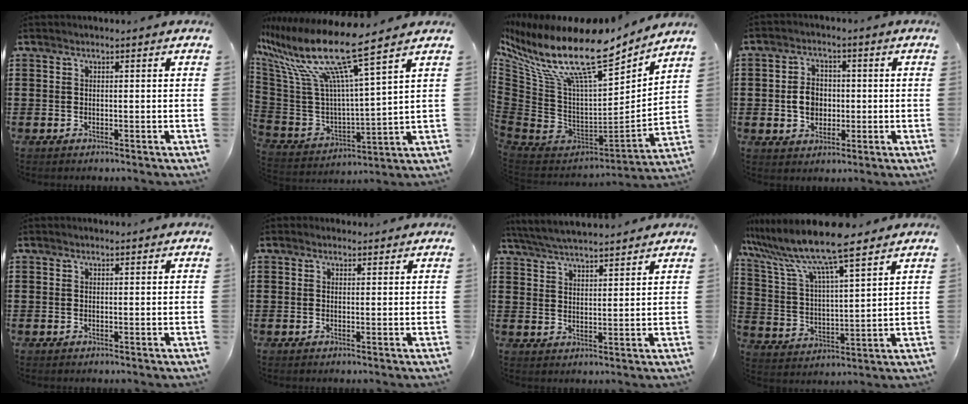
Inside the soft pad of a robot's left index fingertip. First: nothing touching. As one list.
[{"total": 14.3, "force": [10.1, 1.2, 10.1], "torque": [-0.224, -0.070, 0.163]}, {"total": 17.7, "force": [11.4, 5.4, 12.4], "torque": [-0.260, -0.077, 0.185]}, {"total": 5.1, "force": [-0.4, 4.0, 3.2], "torque": [-0.053, 0.004, -0.014]}, {"total": 0.5, "force": [0.4, 0.2, 0.3], "torque": [-0.006, 0.002, 0.008]}, {"total": 1.1, "force": [1.0, 0.5, 0.2], "torque": [-0.005, 0.004, 0.020]}, {"total": 4.9, "force": [4.8, 0.1, 1.1], "torque": [-0.038, -0.020, 0.086]}, {"total": 10.1, "force": [8.7, 0.3, 5.2], "torque": [-0.136, -0.047, 0.144]}]